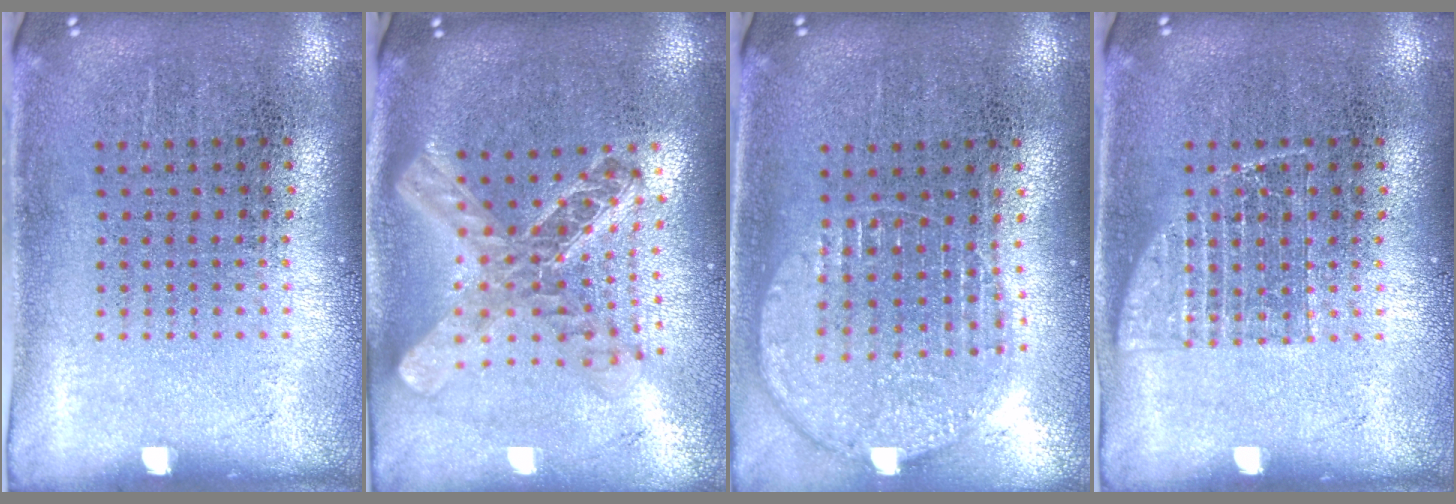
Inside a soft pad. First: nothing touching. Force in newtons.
{"total": 2.3, "press": 1.8, "slide": 1.4}
{"total": 1.3, "press": 1.2, "slide": 0.5}
{"total": 1.6, "press": 1.5, "slide": 0.3}